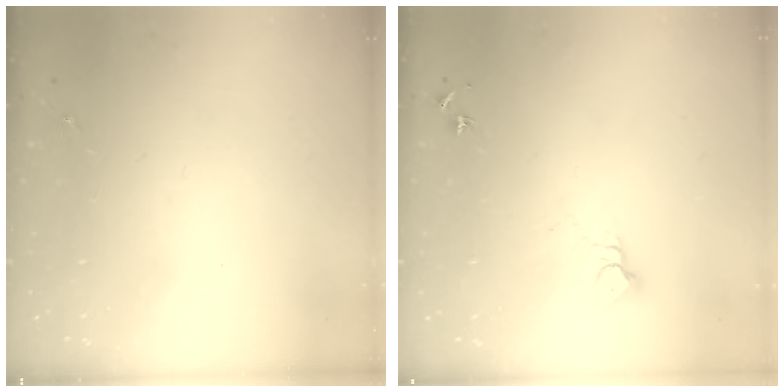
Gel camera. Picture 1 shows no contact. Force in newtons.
{"total": 4.7, "press": 4.7, "slide": 0.3}